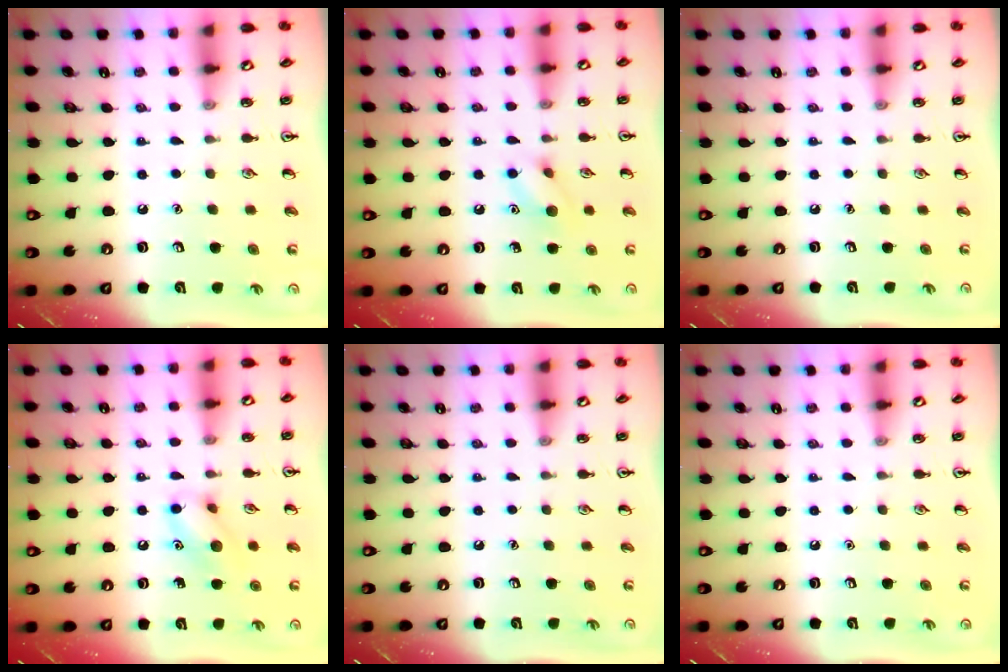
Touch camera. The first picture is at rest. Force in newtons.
{"total": 8.1, "press": 8.0, "slide": 0.7}
{"total": 0.0}
{"total": 9.5, "press": 9.5, "slide": 0.8}
{"total": 0.0}
{"total": 0.0}